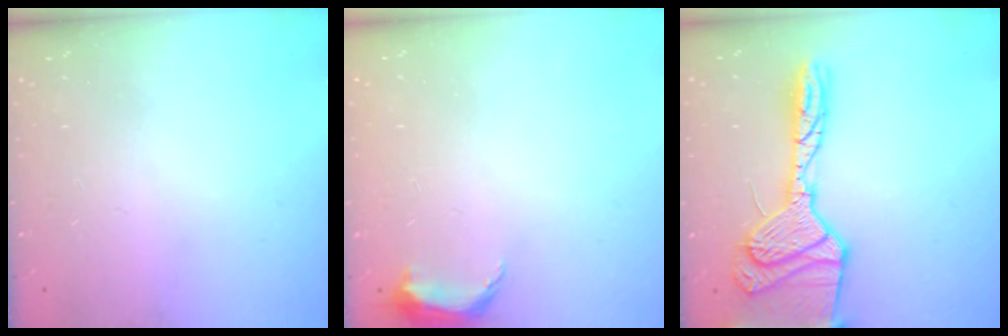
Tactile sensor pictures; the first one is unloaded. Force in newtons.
{"total": 6.3, "press": 6.2, "slide": 1.2}
{"total": 20.7, "press": 20.5, "slide": 2.4}